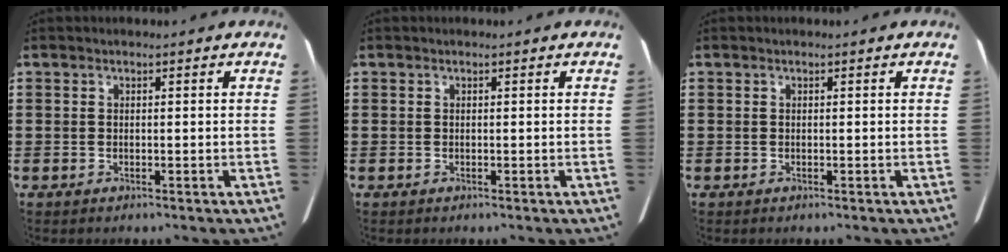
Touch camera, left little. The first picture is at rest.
{"total": 0.0}
{"total": 0.0}